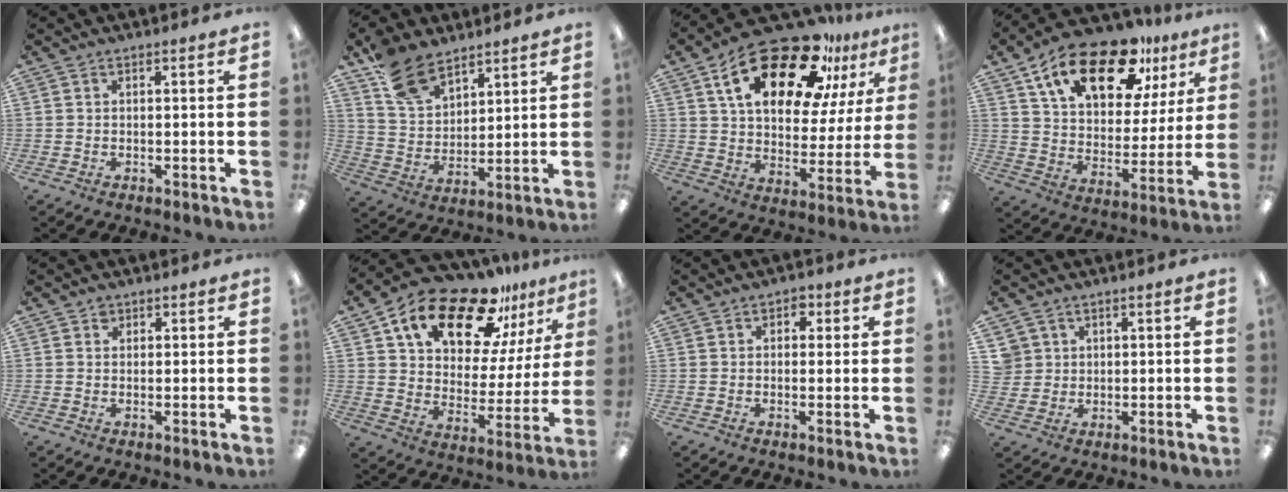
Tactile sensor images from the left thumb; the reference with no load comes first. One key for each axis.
{"total": 12.9, "fx": 9.3, "fy": 7.0, "fz": 5.5, "tx": -0.115, "ty": -0.037, "tz": 0.180}
{"total": 24.4, "fx": 15.1, "fy": 11.4, "fz": 15.4, "tx": -0.249, "ty": -0.076, "tz": 0.255}
{"total": 20.7, "fx": 13.1, "fy": 9.7, "fz": 12.7, "tx": -0.214, "ty": -0.063, "tz": 0.227}
{"total": 1.7, "fx": 0.9, "fy": 1.4, "fz": 0.4, "tx": -0.001, "ty": -0.001, "tz": 0.014}
{"total": 20.6, "fx": 14.8, "fy": 8.9, "fz": 11.2, "tx": -0.196, "ty": -0.094, "tz": 0.255}
{"total": 2.7, "fx": 0.7, "fy": 2.3, "fz": 1.3, "tx": -0.008, "ty": 0.003, "tz": 0.007}
{"total": 4.5, "fx": 1.6, "fy": 4.2, "fz": 0.0, "tx": -0.010, "ty": 0.006, "tz": 0.032}